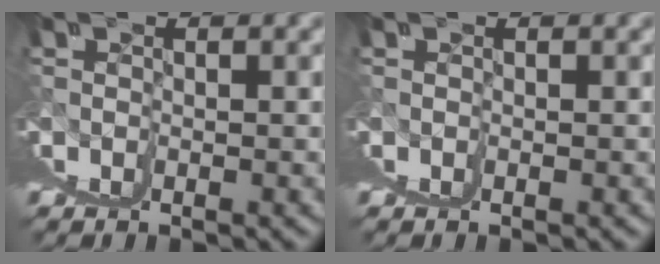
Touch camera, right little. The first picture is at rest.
{"total": 0.0}